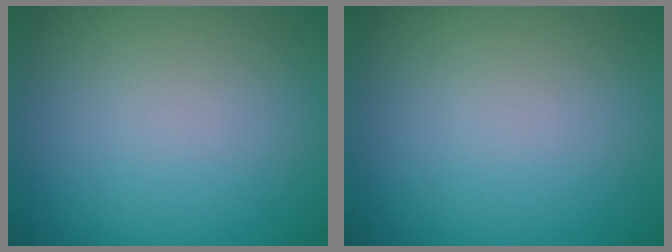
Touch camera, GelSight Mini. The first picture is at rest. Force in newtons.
{"total": 0.0}